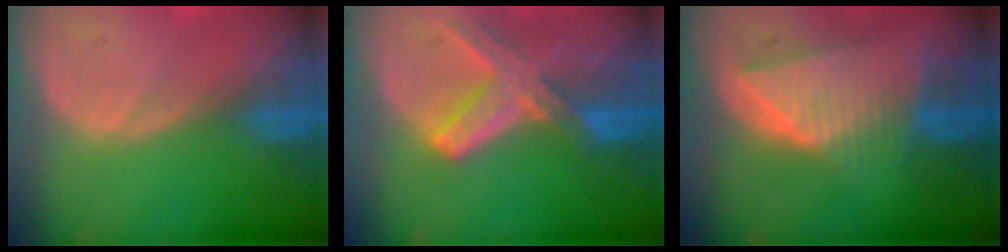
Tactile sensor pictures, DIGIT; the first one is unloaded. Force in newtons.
{"total": 8.2, "press": 7.2, "slide": 3.9}
{"total": 8.8, "press": 7.9, "slide": 3.7}